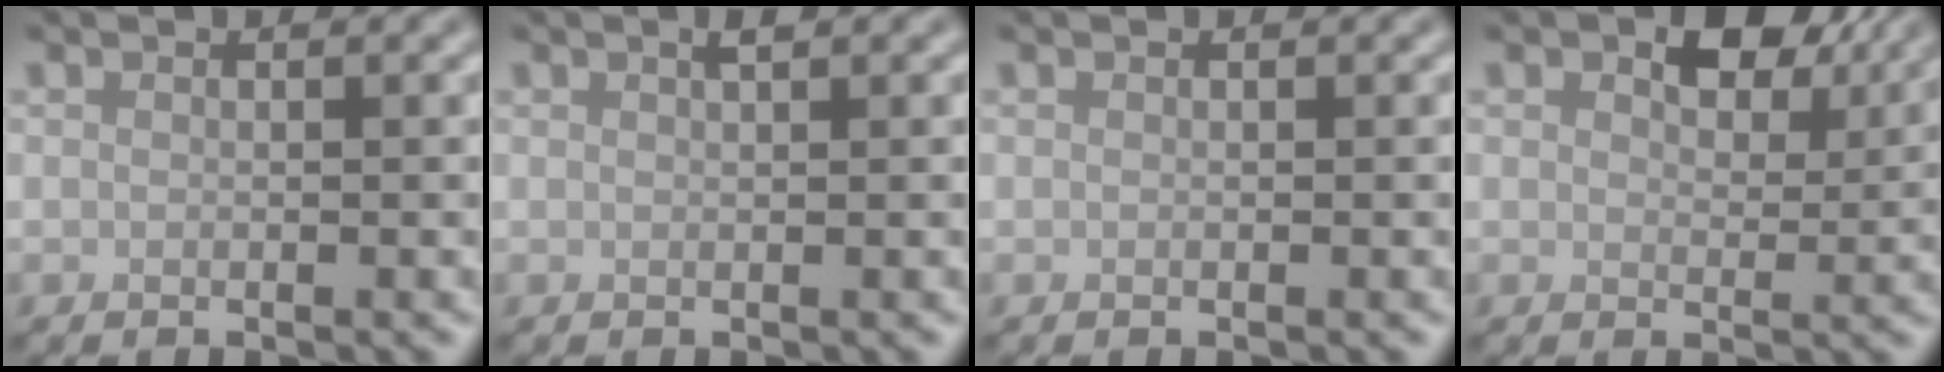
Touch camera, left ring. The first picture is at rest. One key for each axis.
{"total": 0.8, "fx": 0.5, "fy": 0.1, "fz": 0.6, "tx": -0.009, "ty": 0.001, "tz": 0.008}
{"total": 0.0}
{"total": 4.5, "fx": 2.6, "fy": 2.5, "fz": 2.8, "tx": -0.044, "ty": -0.004, "tz": 0.035}